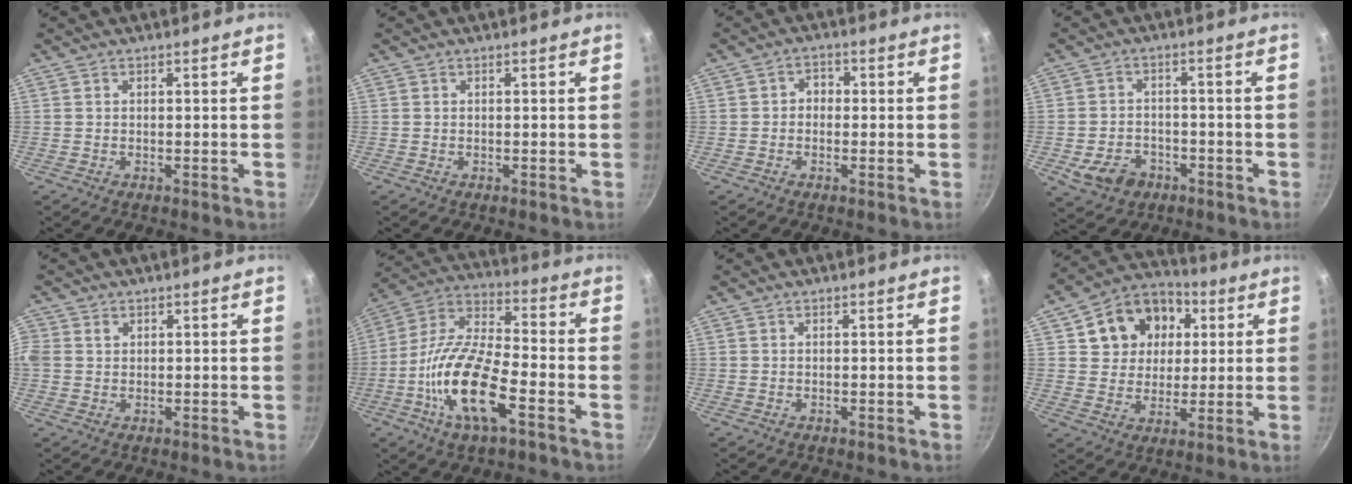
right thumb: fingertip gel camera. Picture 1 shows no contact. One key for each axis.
{"total": 0.0}
{"total": 2.7, "fx": -0.3, "fy": 2.3, "fz": 1.4, "tx": -0.006, "ty": 0.010, "tz": -0.010}
{"total": 7.5, "fx": -3.3, "fy": 5.6, "fz": 3.8, "tx": -0.053, "ty": 0.022, "tz": -0.049}
{"total": 4.0, "fx": 1.0, "fy": 3.4, "fz": 2.0, "tx": -0.044, "ty": 0.010, "tz": 0.016}
{"total": 17.6, "fx": -6.5, "fy": 6.6, "fz": 15.0, "tx": -0.286, "ty": 0.034, "tz": -0.140}
{"total": 0.0}
{"total": 14.6, "fx": 4.4, "fy": 12.0, "fz": 6.9, "tx": -0.094, "ty": 0.013, "tz": 0.069}